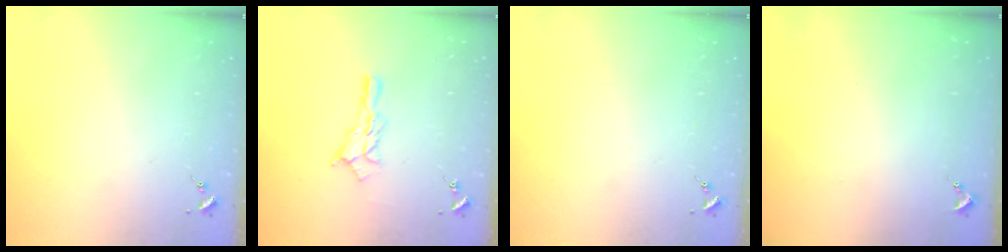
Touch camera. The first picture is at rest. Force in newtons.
{"total": 11.2, "press": 11.1, "slide": 0.7}
{"total": 0.0}
{"total": 0.7, "press": 0.7, "slide": 0.1}